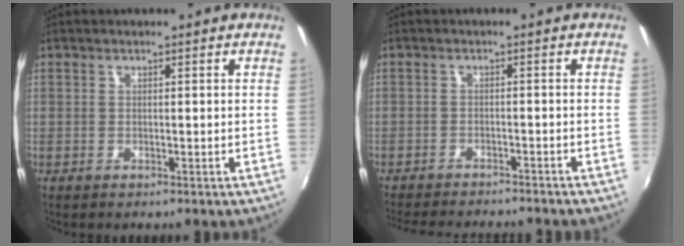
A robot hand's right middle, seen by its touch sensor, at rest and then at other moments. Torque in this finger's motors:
{"motor_torque": [0.96, -1.18, 0.17, 0.08]}